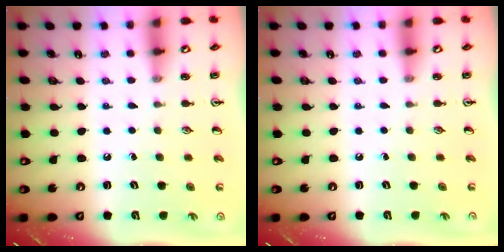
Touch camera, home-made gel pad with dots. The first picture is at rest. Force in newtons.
{"total": 0.0}